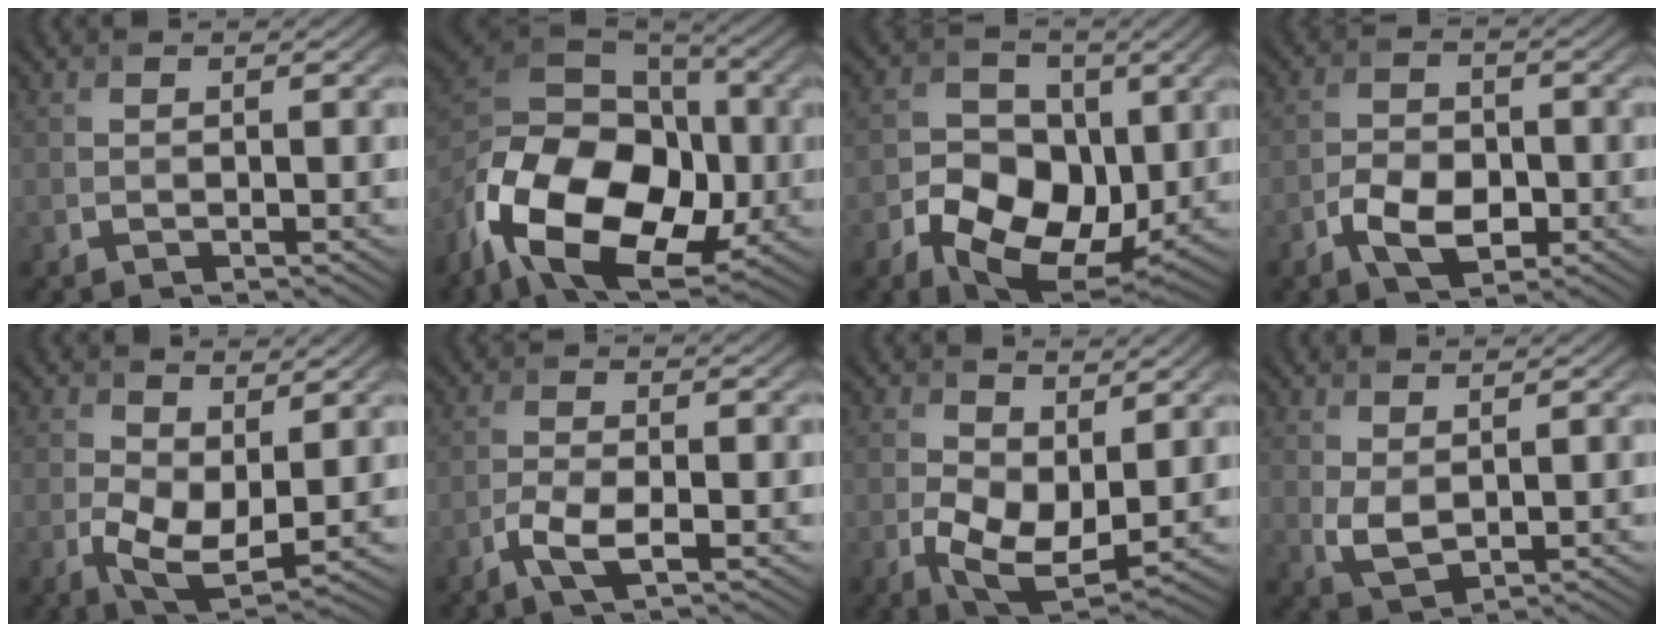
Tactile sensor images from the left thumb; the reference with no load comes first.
{"total": 18.9, "force": [-6.4, 12.2, 13.0], "torque": [-0.271, -0.027, -0.116]}
{"total": 12.1, "force": [-2.9, 8.8, 7.8], "torque": [-0.138, -0.027, -0.053]}
{"total": 5.6, "force": [-2.4, 3.4, 3.7], "torque": [-0.068, -0.003, -0.050]}
{"total": 6.8, "force": [0.5, 4.0, 5.4], "torque": [-0.120, -0.013, 0.011]}
{"total": 3.6, "force": [-1.9, 1.1, 2.9], "torque": [-0.069, 0.000, -0.041]}
{"total": 7.9, "force": [0.5, 4.9, 6.2], "torque": [-0.137, -0.016, 0.011]}
{"total": 3.1, "force": [1.0, 1.8, 2.4], "torque": [-0.059, -0.005, 0.023]}